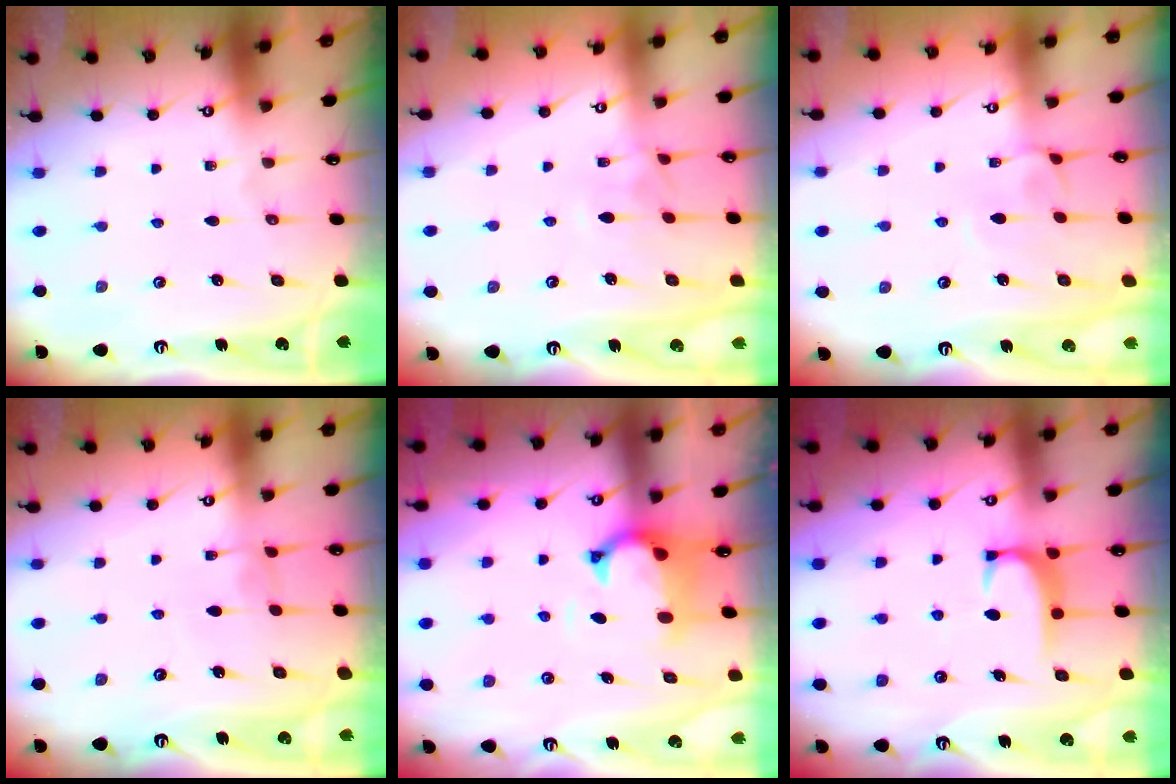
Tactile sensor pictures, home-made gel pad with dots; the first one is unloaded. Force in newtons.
{"total": 1.9, "press": 1.7, "slide": 0.7}
{"total": 2.9, "press": 2.9, "slide": 0.2}
{"total": 1.4, "press": 1.3, "slide": 0.4}
{"total": 3.5, "press": 3.2, "slide": 1.4}
{"total": 1.7, "press": 1.6, "slide": 0.5}